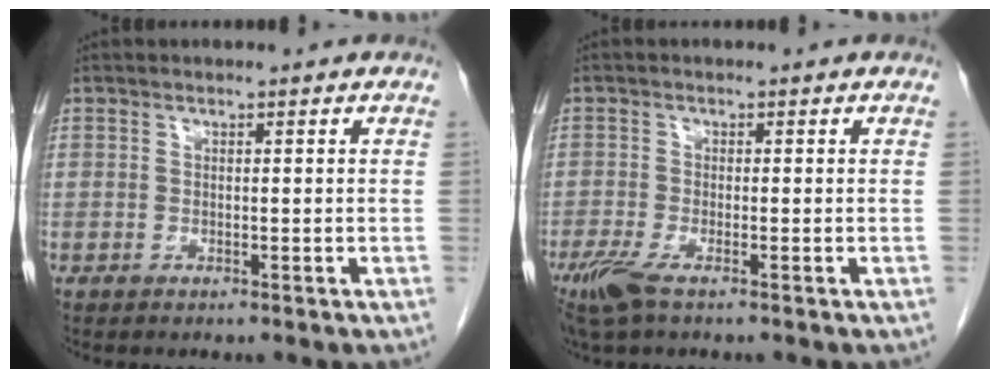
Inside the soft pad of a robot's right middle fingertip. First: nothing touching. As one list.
[{"total": 4.0, "force": [-2.5, 0.7, 3.0], "torque": [-0.067, -0.013, -0.051]}]